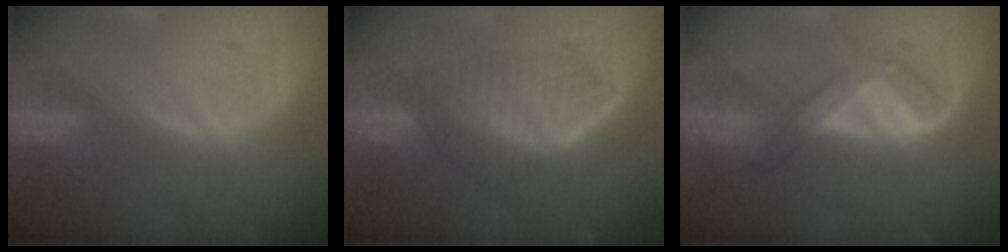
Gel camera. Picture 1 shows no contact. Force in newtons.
{"total": 7.0, "press": 6.1, "slide": 3.5}
{"total": 5.2, "press": 5.0, "slide": 1.5}